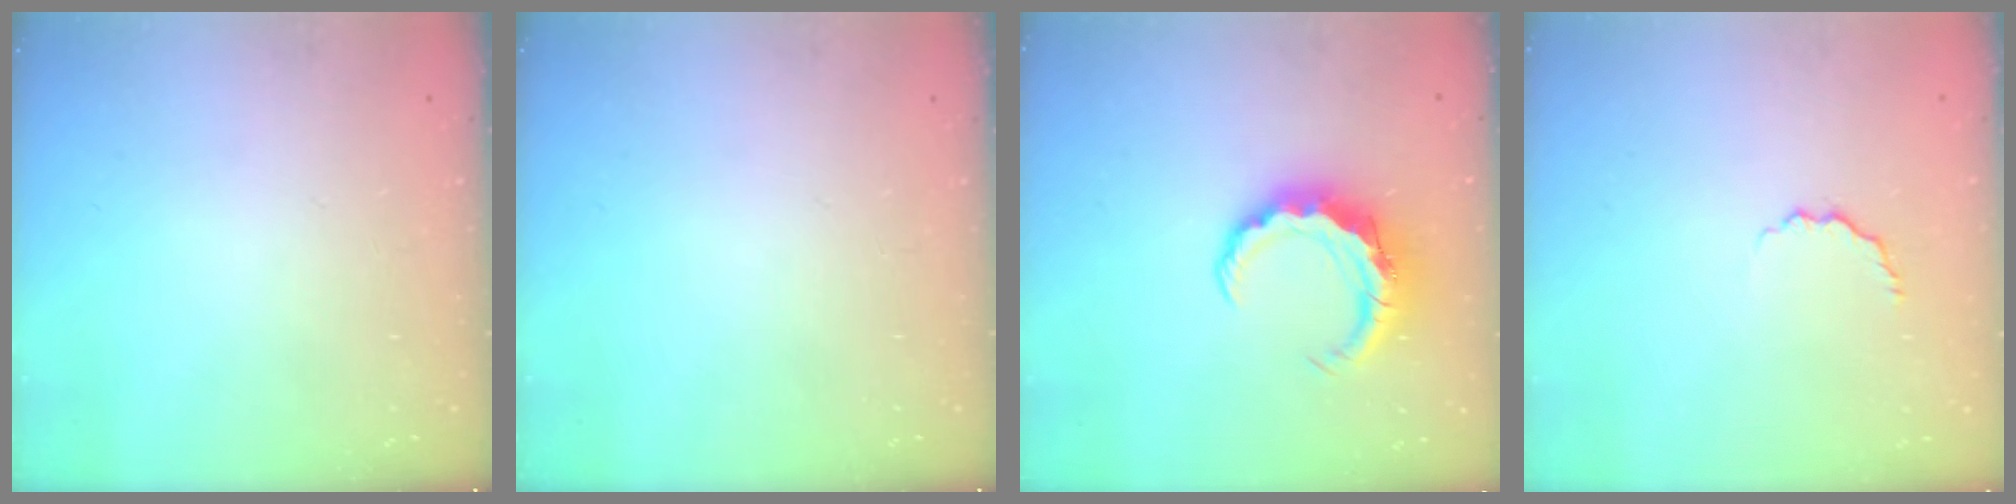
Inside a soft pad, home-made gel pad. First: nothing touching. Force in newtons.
{"total": 0.0}
{"total": 7.8, "press": 7.7, "slide": 1.0}
{"total": 4.4, "press": 4.3, "slide": 1.0}